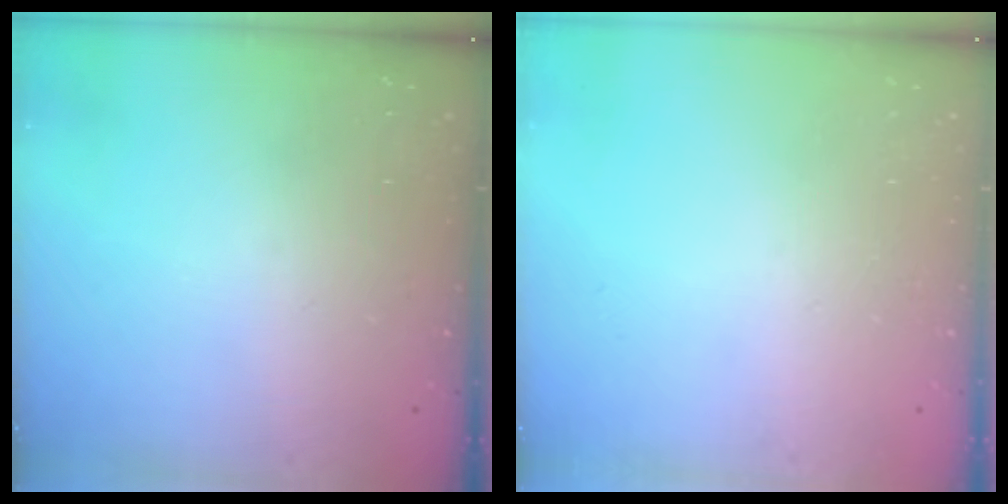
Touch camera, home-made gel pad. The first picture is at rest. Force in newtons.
{"total": 0.0}